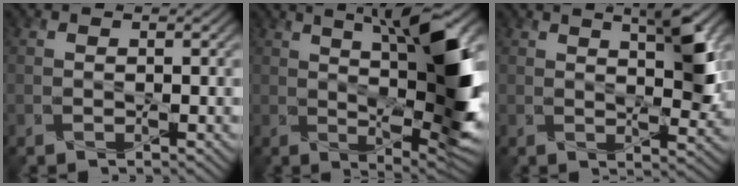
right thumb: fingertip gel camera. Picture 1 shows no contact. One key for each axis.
{"total": 12.7, "fx": 2.8, "fy": 3.2, "fz": 12.0, "tx": -0.173, "ty": -0.003, "tz": 0.049}
{"total": 5.8, "fx": 2.4, "fy": 1.4, "fz": 5.1, "tx": -0.082, "ty": -0.002, "tz": 0.043}